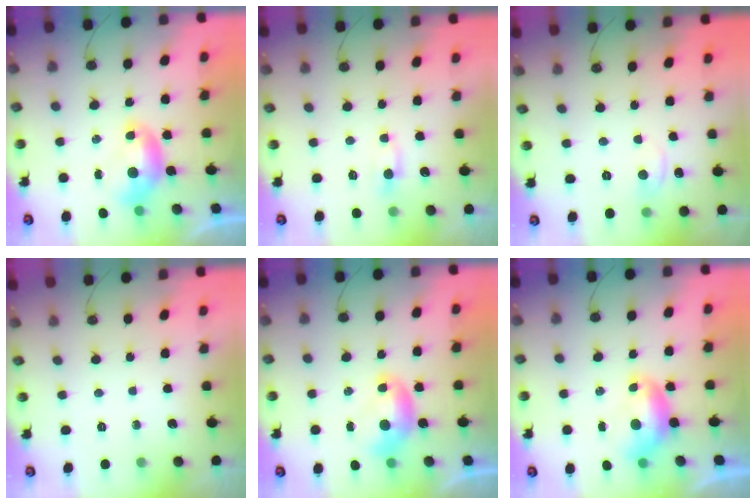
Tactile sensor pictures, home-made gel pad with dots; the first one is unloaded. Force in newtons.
{"total": 0.6, "press": 0.4, "slide": 0.5}
{"total": 0.6, "press": 0.3, "slide": 0.5}
{"total": 0.0}
{"total": 0.0}
{"total": 0.8, "press": 0.6, "slide": 0.4}